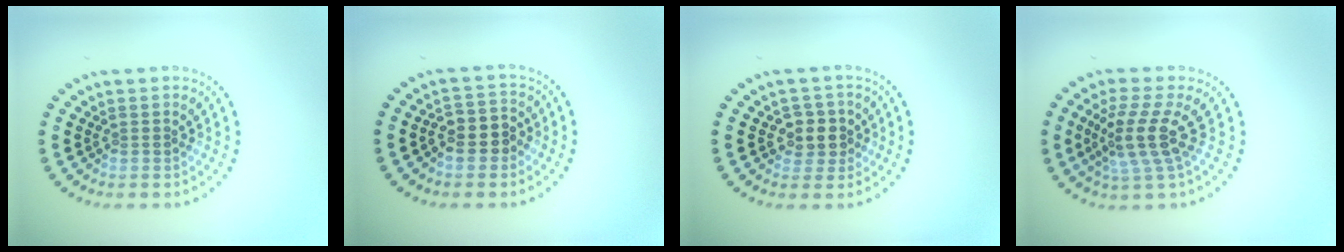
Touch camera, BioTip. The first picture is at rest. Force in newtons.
{"total": 2.9, "press": 2.7, "slide": 1.0}
{"total": 2.7, "press": 2.5, "slide": 1.0}
{"total": 4.0, "press": 3.2, "slide": 2.3}